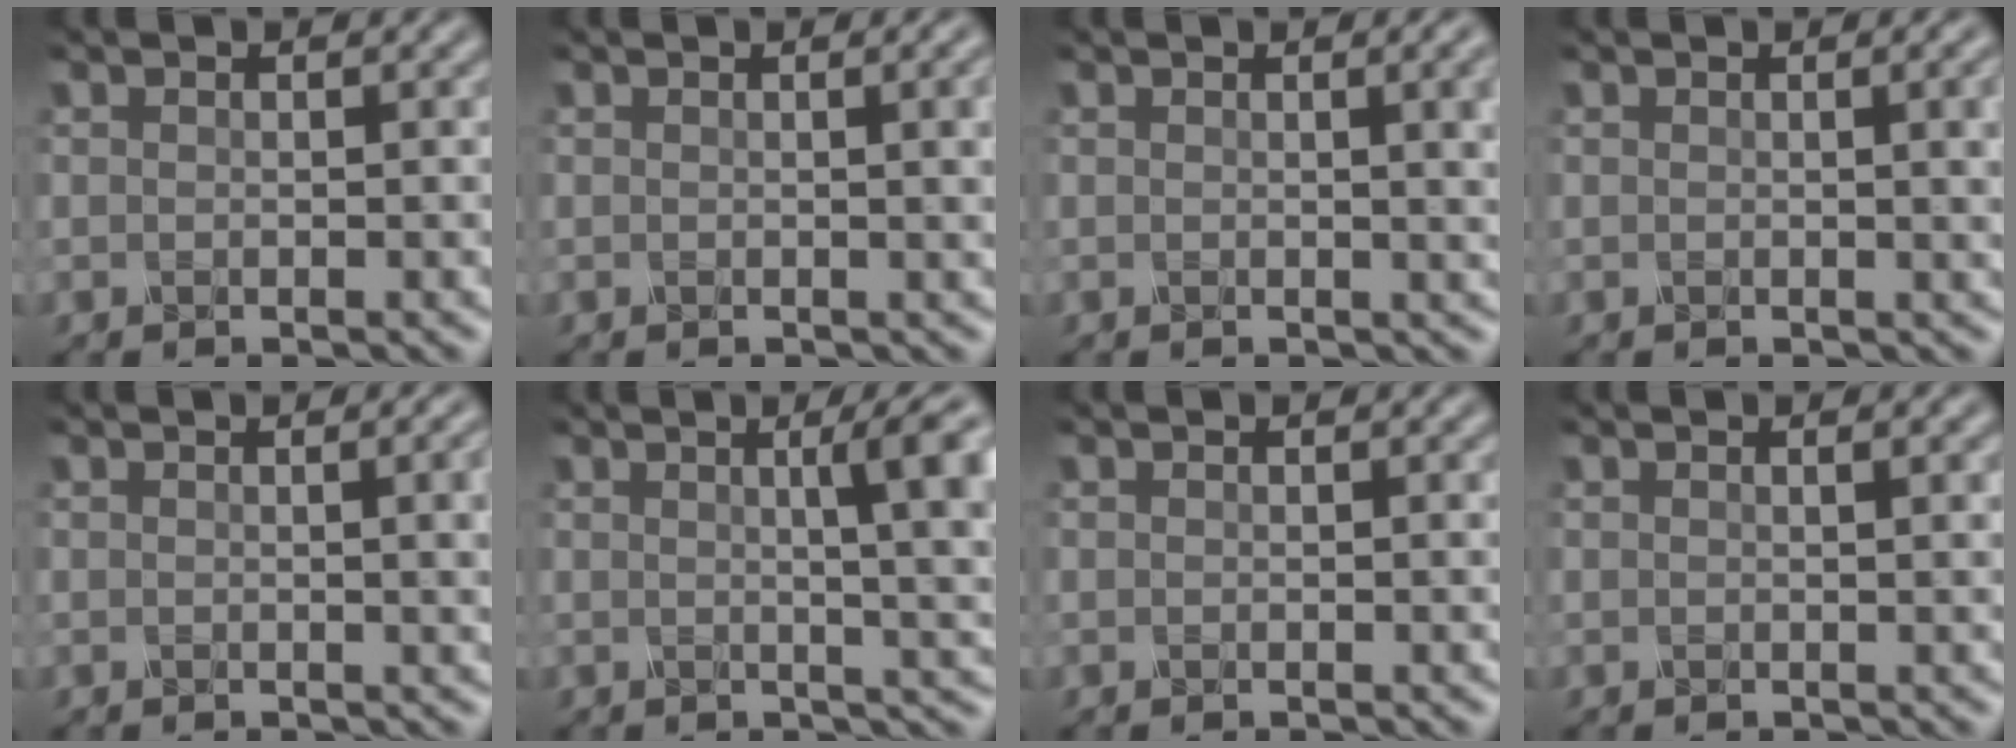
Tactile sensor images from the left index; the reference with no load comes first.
{"total": 2.7, "force": [0.7, 0.8, 2.5], "torque": [-0.033, 0.001, 0.009]}
{"total": 4.1, "force": [1.2, 1.5, 3.6], "torque": [-0.033, 0.003, 0.018]}
{"total": 3.1, "force": [0.7, 1.0, 2.8], "torque": [-0.034, 0.001, 0.010]}
{"total": 2.7, "force": [0.5, 0.8, 2.6], "torque": [-0.032, 0.002, 0.006]}
{"total": 6.2, "force": [1.4, 1.7, 5.8], "torque": [-0.050, 0.008, 0.016]}
{"total": 0.0}
{"total": 0.7, "force": [0.3, -0.1, 0.6], "torque": [-0.010, 0.000, 0.004]}